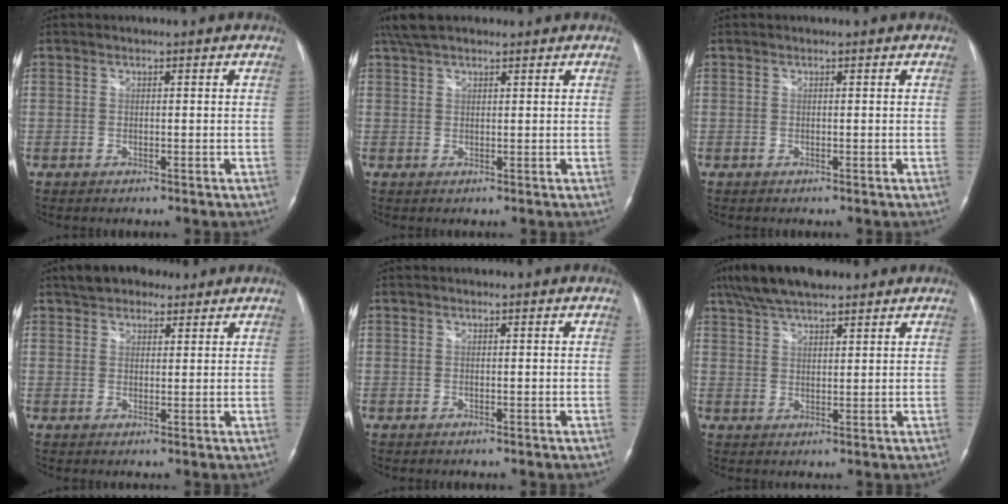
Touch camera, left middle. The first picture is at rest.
{"total": 4.6, "force": [3.6, 1.9, 2.1], "torque": [-0.044, 0.027, 0.069]}
{"total": 0.0}
{"total": 6.5, "force": [4.9, 3.3, 2.6], "torque": [-0.036, 0.022, 0.082]}
{"total": 0.0}
{"total": 9.5, "force": [7.5, 2.6, 5.2], "torque": [-0.095, 0.031, 0.132]}